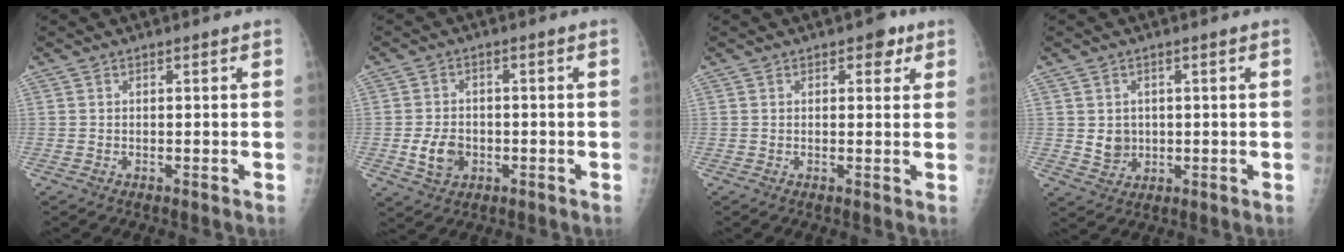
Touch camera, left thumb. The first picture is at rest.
{"total": 5.8, "force": [-1.5, 4.4, 3.5], "torque": [-0.051, 0.005, -0.022]}
{"total": 3.2, "force": [1.6, 1.8, 2.0], "torque": [-0.005, -0.002, 0.015]}
{"total": 4.1, "force": [0.2, 3.6, 1.9], "torque": [-0.014, -0.003, 0.015]}